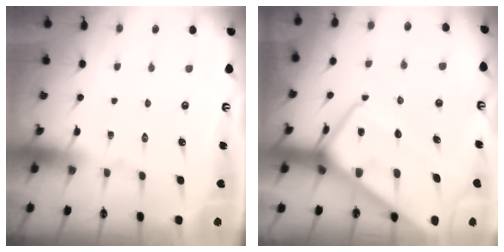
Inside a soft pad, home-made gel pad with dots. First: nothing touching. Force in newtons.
{"total": 13.9, "press": 13.9, "slide": 1.3}